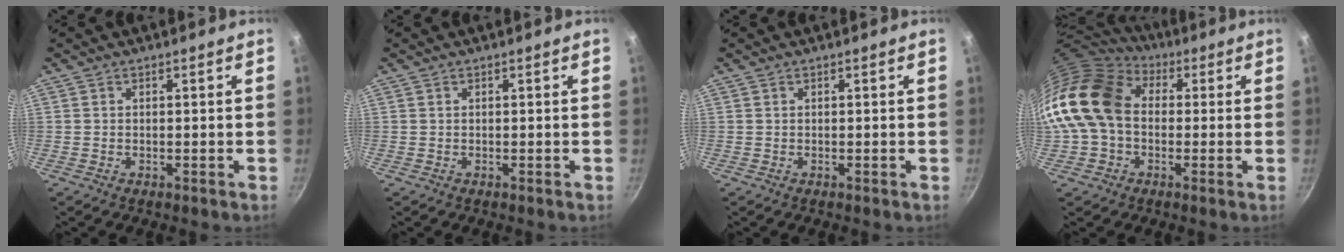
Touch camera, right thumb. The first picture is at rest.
{"total": 0.0}
{"total": 0.0}
{"total": 17.7, "force": [1.0, 13.3, 11.7], "torque": [-0.215, 0.035, 0.006]}